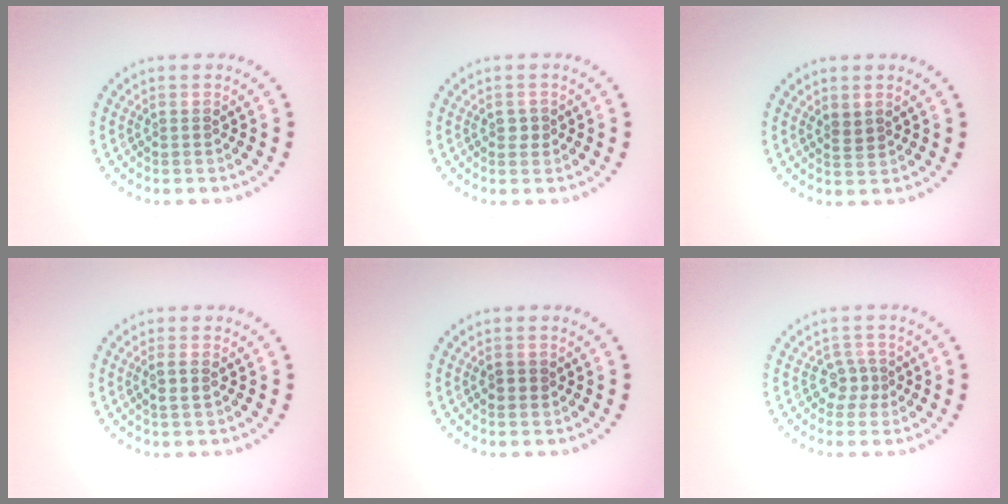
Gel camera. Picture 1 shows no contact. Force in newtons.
{"total": 1.0, "press": 1.0, "slide": 0.2}
{"total": 1.2, "press": 1.0, "slide": 0.6}
{"total": 1.2, "press": 1.1, "slide": 0.5}
{"total": 1.1, "press": 1.1, "slide": 0.2}
{"total": 2.0, "press": 1.5, "slide": 1.3}